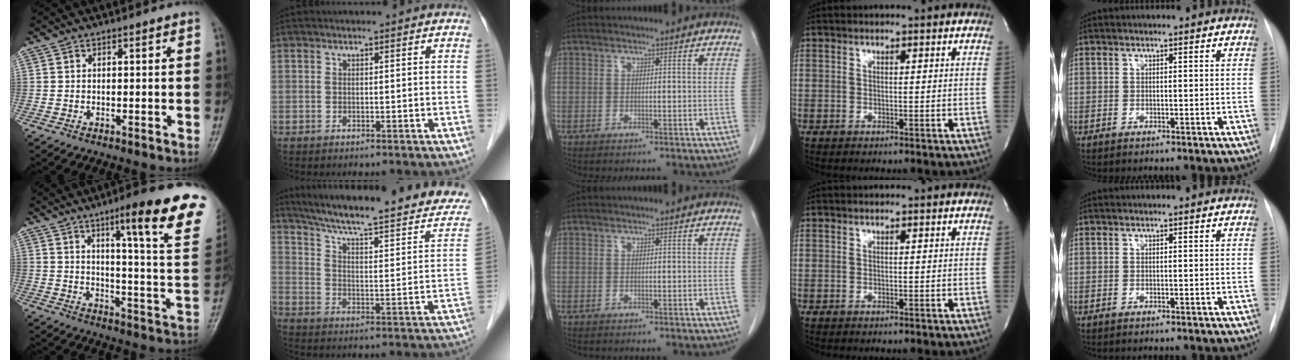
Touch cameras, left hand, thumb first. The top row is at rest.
{"thumb": {"total": 20.2, "force": [11.8, 2.5, 16.2], "torque": [-0.188, -0.054, 0.154]}, "index": {"total": 26.7, "force": [22.2, 3.3, 14.5], "torque": [-0.217, -0.029, 0.294]}}